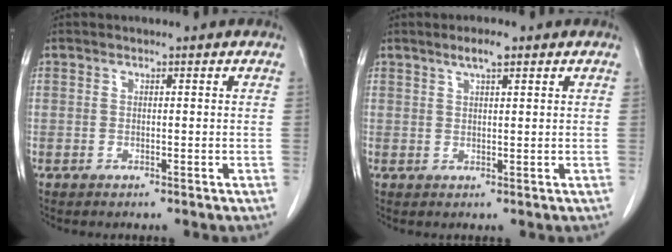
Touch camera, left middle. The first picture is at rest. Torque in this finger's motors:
{"motor_torque": [0.52, -0.34, 0.01, 0.01]}